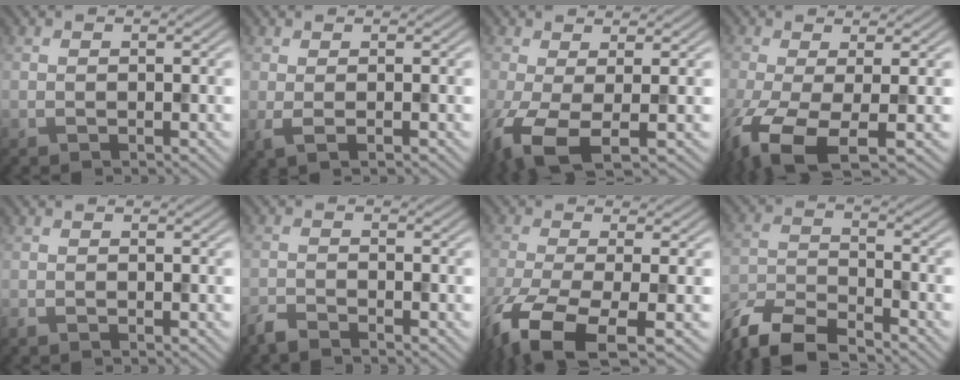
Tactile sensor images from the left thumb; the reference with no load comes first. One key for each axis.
{"total": 2.0, "fx": 0.0, "fy": 0.4, "fz": 1.9, "tx": -0.043, "ty": -0.001, "tz": 0.000}
{"total": 6.7, "fx": -2.6, "fy": 2.0, "fz": 5.9, "tx": -0.135, "ty": -0.014, "tz": -0.053}
{"total": 9.1, "fx": -3.9, "fy": 2.7, "fz": 7.7, "tx": -0.169, "ty": -0.026, "tz": -0.074}
{"total": 0.6, "fx": -0.5, "fy": 0.0, "fz": 0.2, "tx": -0.004, "ty": 0.000, "tz": -0.010}
{"total": 2.4, "fx": -2.2, "fy": 0.3, "fz": 0.7, "tx": -0.017, "ty": -0.005, "tz": -0.054}
{"total": 10.2, "fx": -5.5, "fy": 2.8, "fz": 8.0, "tx": -0.167, "ty": -0.028, "tz": -0.102}
{"total": 9.2, "fx": -7.7, "fy": 2.5, "fz": 4.2, "tx": -0.089, "ty": -0.013, "tz": -0.162}